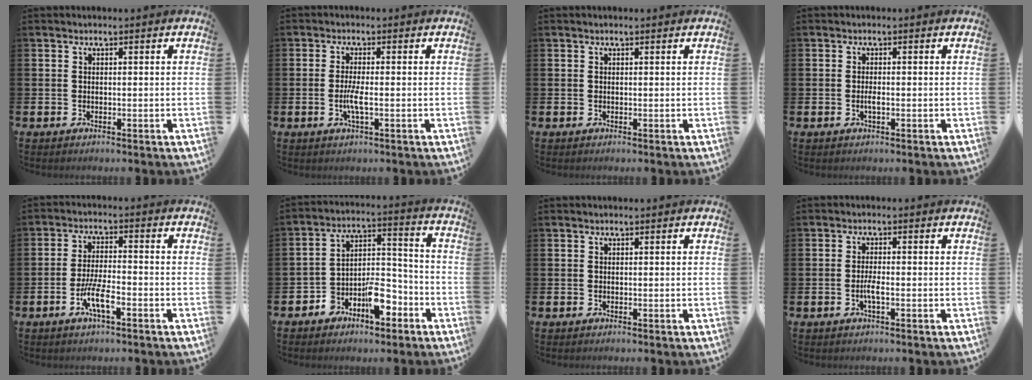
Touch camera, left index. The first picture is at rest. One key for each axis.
{"total": 2.7, "fx": -0.6, "fy": 0.4, "fz": 2.6, "tx": -0.051, "ty": -0.001, "tz": -0.009}
{"total": 0.0}
{"total": 1.1, "fx": -0.3, "fy": 0.3, "fz": 1.1, "tx": -0.025, "ty": 0.001, "tz": -0.004}
{"total": 5.2, "fx": -2.2, "fy": 1.2, "fz": 4.6, "tx": -0.097, "ty": -0.003, "tz": -0.042}
{"total": 7.9, "fx": -4.7, "fy": 3.9, "fz": 5.0, "tx": -0.094, "ty": 0.011, "tz": -0.087}
{"total": 0.0}
{"total": 1.9, "fx": -0.6, "fy": 0.4, "fz": 1.8, "tx": -0.036, "ty": 0.002, "tz": -0.009}